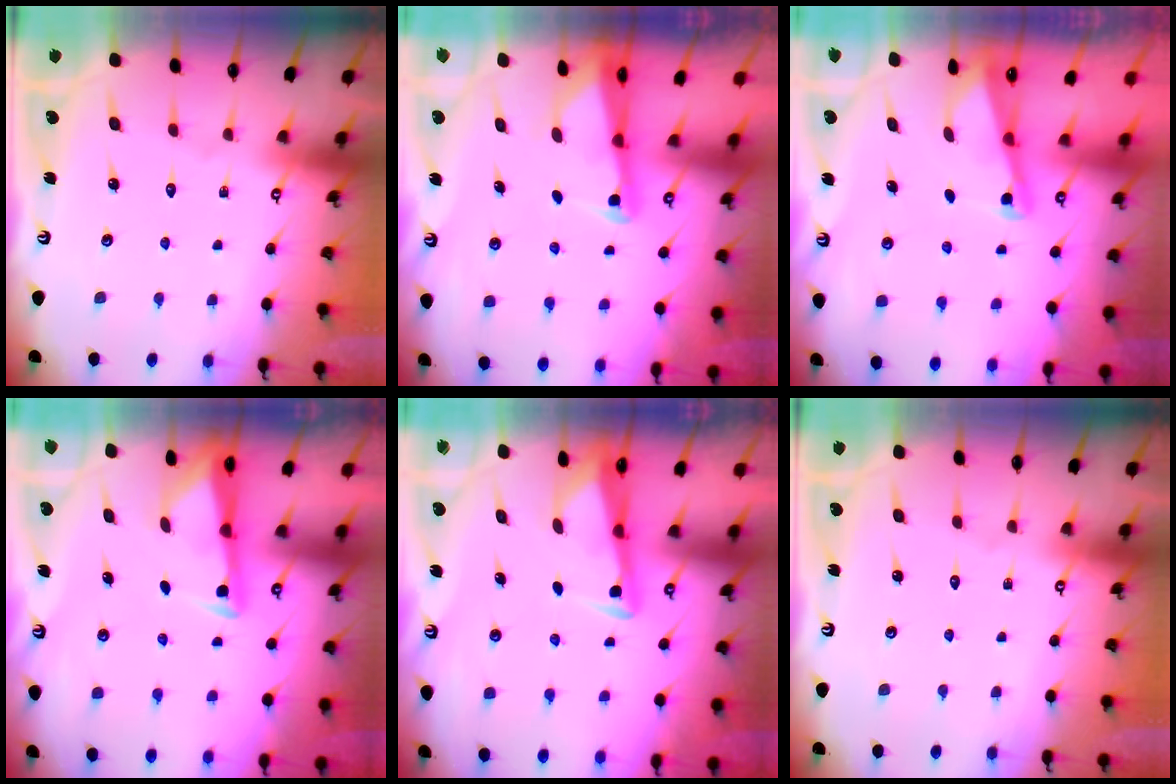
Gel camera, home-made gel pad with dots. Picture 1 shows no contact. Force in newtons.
{"total": 2.4, "press": 2.4, "slide": 0.3}
{"total": 1.9, "press": 1.9, "slide": 0.4}
{"total": 3.0, "press": 3.0, "slide": 0.4}
{"total": 3.5, "press": 3.4, "slide": 0.4}
{"total": 0.0}